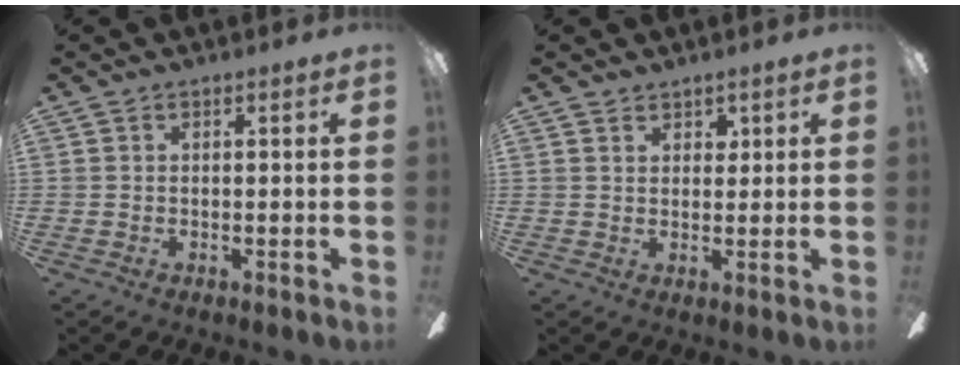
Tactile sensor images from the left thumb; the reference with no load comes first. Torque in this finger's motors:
{"motor_torque": [0.03, -0.07, -0.18, 0.01, -0.05]}